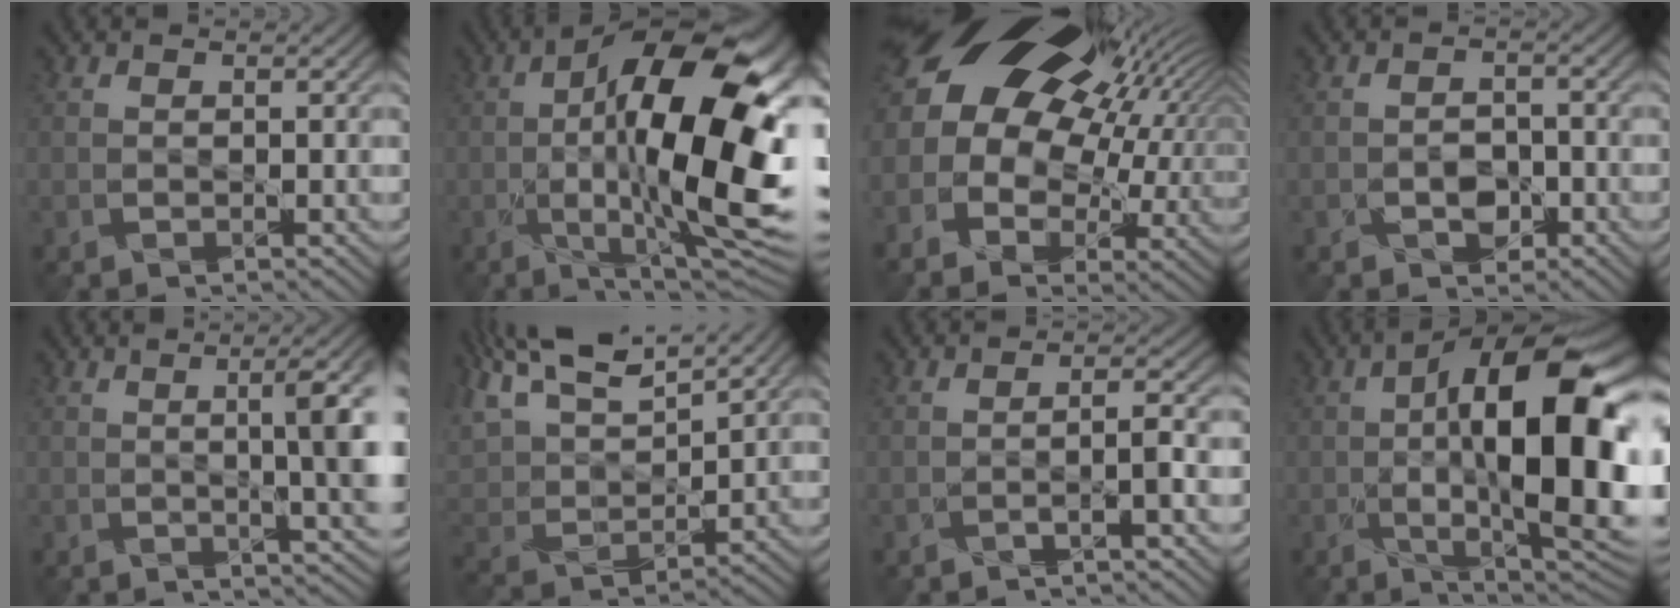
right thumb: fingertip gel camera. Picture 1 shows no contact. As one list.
[{"total": 18.9, "force": [-0.9, 6.2, 17.8], "torque": [-0.286, 0.009, -0.012]}, {"total": 20.0, "force": [7.9, 13.5, 12.5], "torque": [-0.261, 0.049, 0.143]}, {"total": 2.3, "force": [-1.2, 1.9, 0.6], "torque": [-0.012, 0.000, -0.019]}, {"total": 8.5, "force": [0.6, 2.5, 8.1], "torque": [-0.083, 0.019, 0.009]}, {"total": 11.7, "force": [9.3, 3.7, 6.0], "torque": [-0.167, 0.023, 0.166]}, {"total": 2.1, "force": [-1.2, 0.2, 1.7], "torque": [-0.022, 0.009, -0.035]}, {"total": 17.5, "force": [-0.8, 6.9, 16.1], "torque": [-0.231, 0.007, -0.018]}]